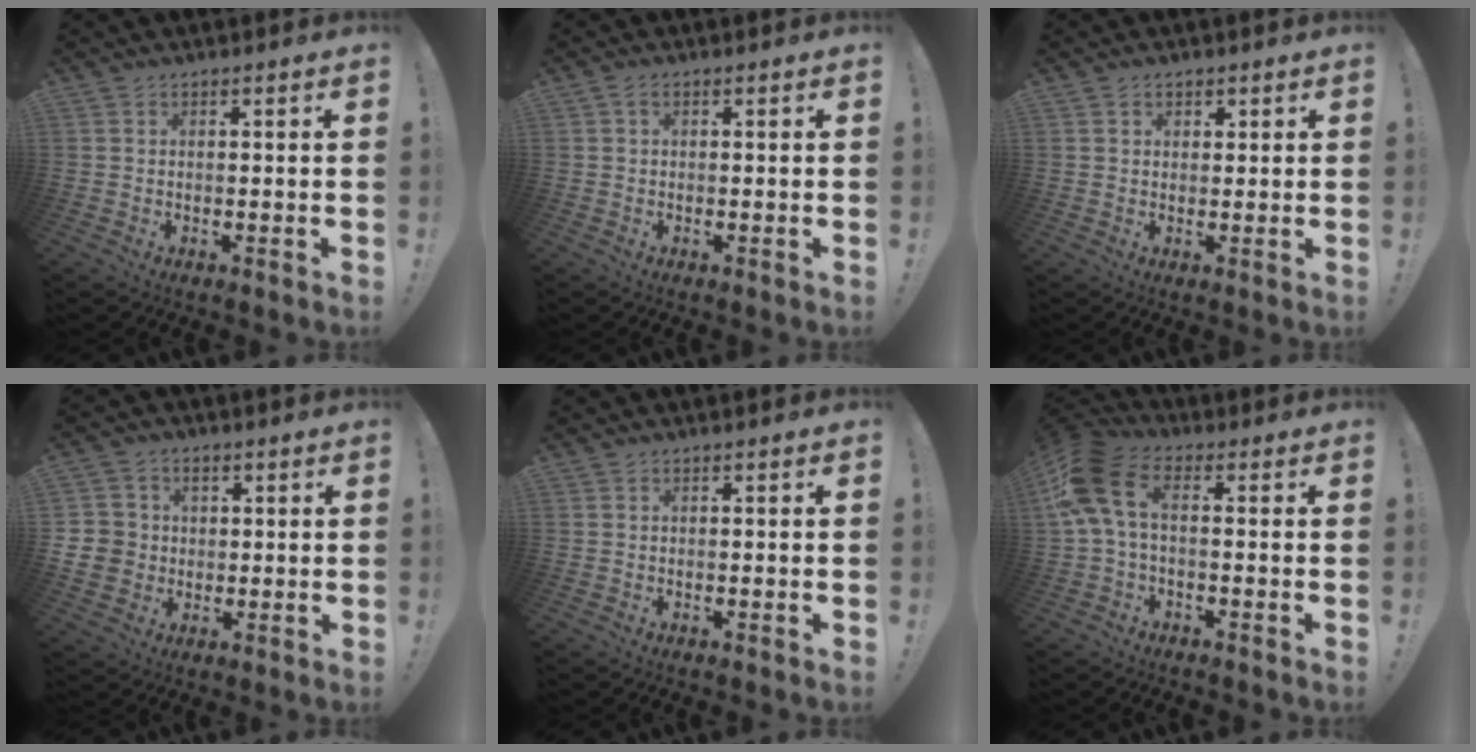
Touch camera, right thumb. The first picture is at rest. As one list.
[{"total": 0.9, "force": [0.3, 0.6, 0.6], "torque": [-0.009, 0.001, 0.004]}, {"total": 1.6, "force": [0.7, 1.4, 0.4], "torque": [0.004, -0.004, 0.010]}, {"total": 7.3, "force": [0.6, 7.1, 1.6], "torque": [-0.035, 0.000, 0.016]}, {"total": 0.0}, {"total": 11.8, "force": [2.2, 6.8, 9.4], "torque": [-0.201, 0.004, 0.044]}]